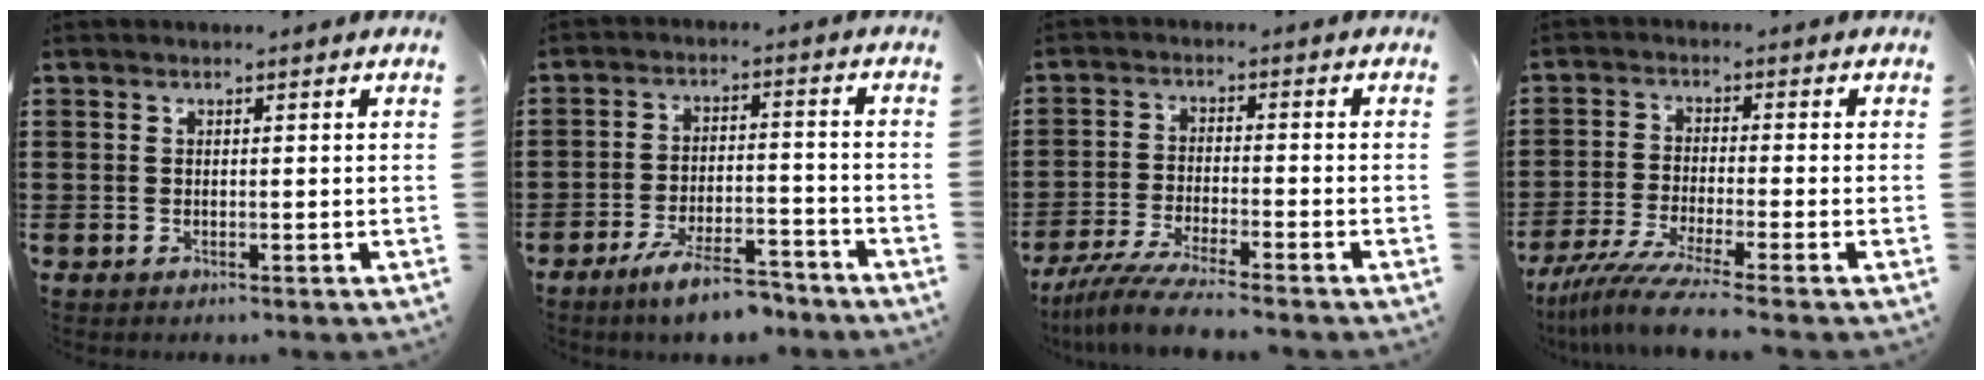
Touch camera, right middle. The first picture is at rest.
{"total": 7.2, "force": [-5.9, 1.2, 3.9], "torque": [-0.078, 0.001, -0.112]}
{"total": 5.9, "force": [-5.4, -0.2, 2.6], "torque": [-0.068, -0.021, -0.108]}
{"total": 6.1, "force": [-4.9, -0.3, 3.6], "torque": [-0.088, -0.023, -0.097]}